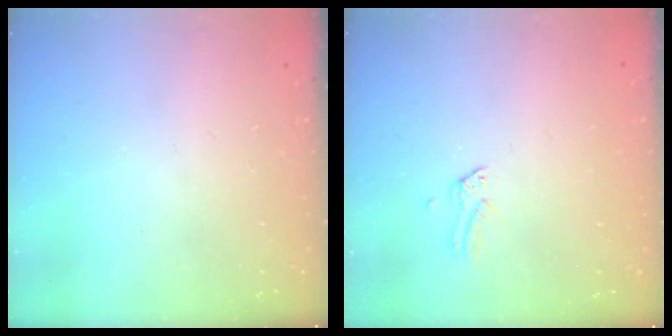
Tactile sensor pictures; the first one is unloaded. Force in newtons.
{"total": 0.0}